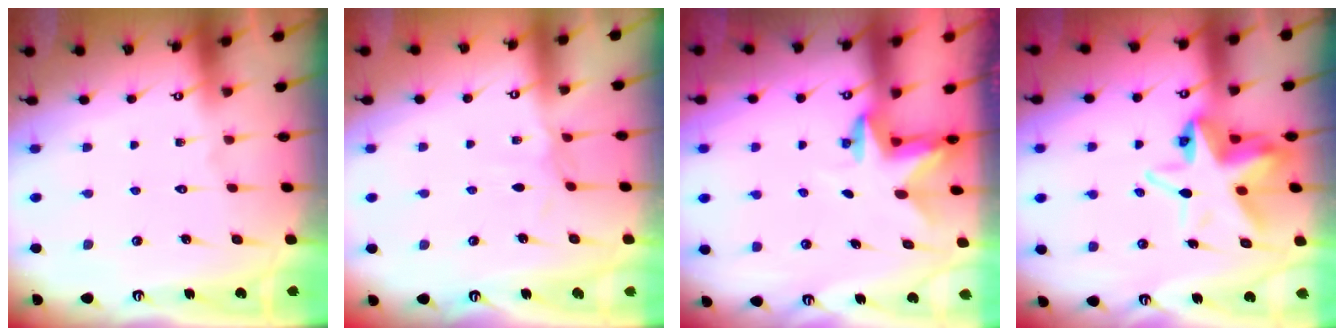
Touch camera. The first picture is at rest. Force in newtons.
{"total": 2.0, "press": 2.0, "slide": 0.5}
{"total": 2.5, "press": 2.5, "slide": 0.4}
{"total": 10.1, "press": 9.9, "slide": 2.0}